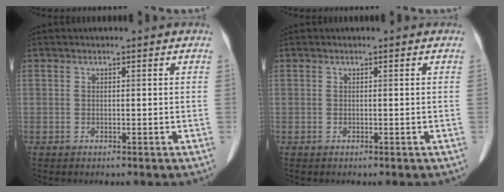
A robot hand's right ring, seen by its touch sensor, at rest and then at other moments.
{"total": 0.0}